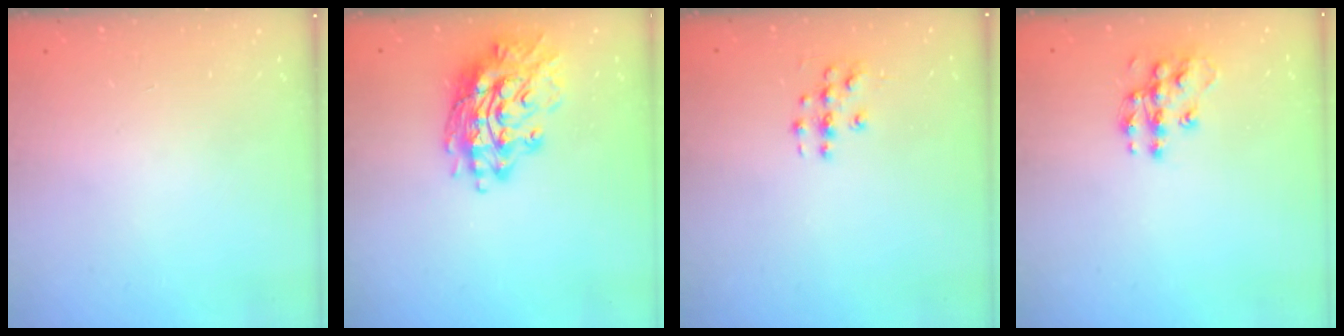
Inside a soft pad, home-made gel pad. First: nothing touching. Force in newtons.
{"total": 16.9, "press": 16.8, "slide": 1.2}
{"total": 3.7, "press": 3.7, "slide": 0.1}
{"total": 11.3, "press": 11.3, "slide": 0.7}